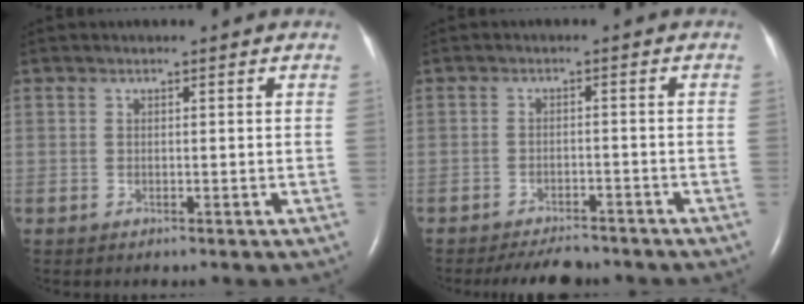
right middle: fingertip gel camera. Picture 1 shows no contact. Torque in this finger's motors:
{"motor_torque": [0.26, -0.23, 0.03, 0.02]}